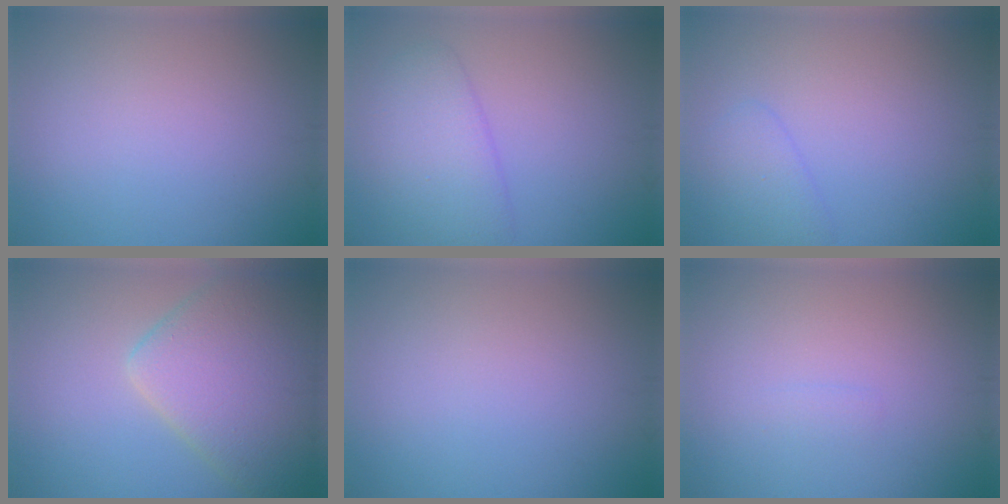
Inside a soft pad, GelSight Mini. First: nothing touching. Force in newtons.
{"total": 4.3, "press": 4.3, "slide": 0.3}
{"total": 1.8, "press": 1.8, "slide": 0.2}
{"total": 8.8, "press": 8.7, "slide": 0.5}
{"total": 0.0}
{"total": 0.5, "press": 0.5, "slide": 0.1}